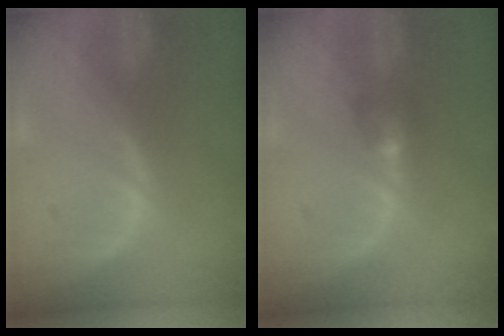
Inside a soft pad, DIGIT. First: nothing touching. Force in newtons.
{"total": 2.9, "press": 2.5, "slide": 1.5}